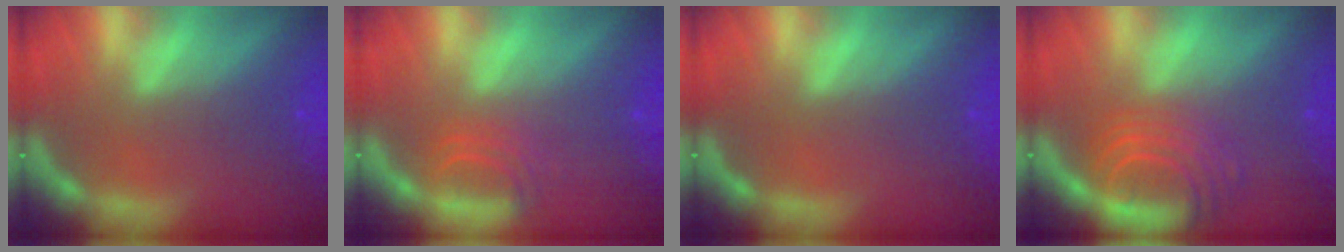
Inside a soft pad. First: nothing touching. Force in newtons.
{"total": 2.5}
{"total": 0.0}
{"total": 6.6}